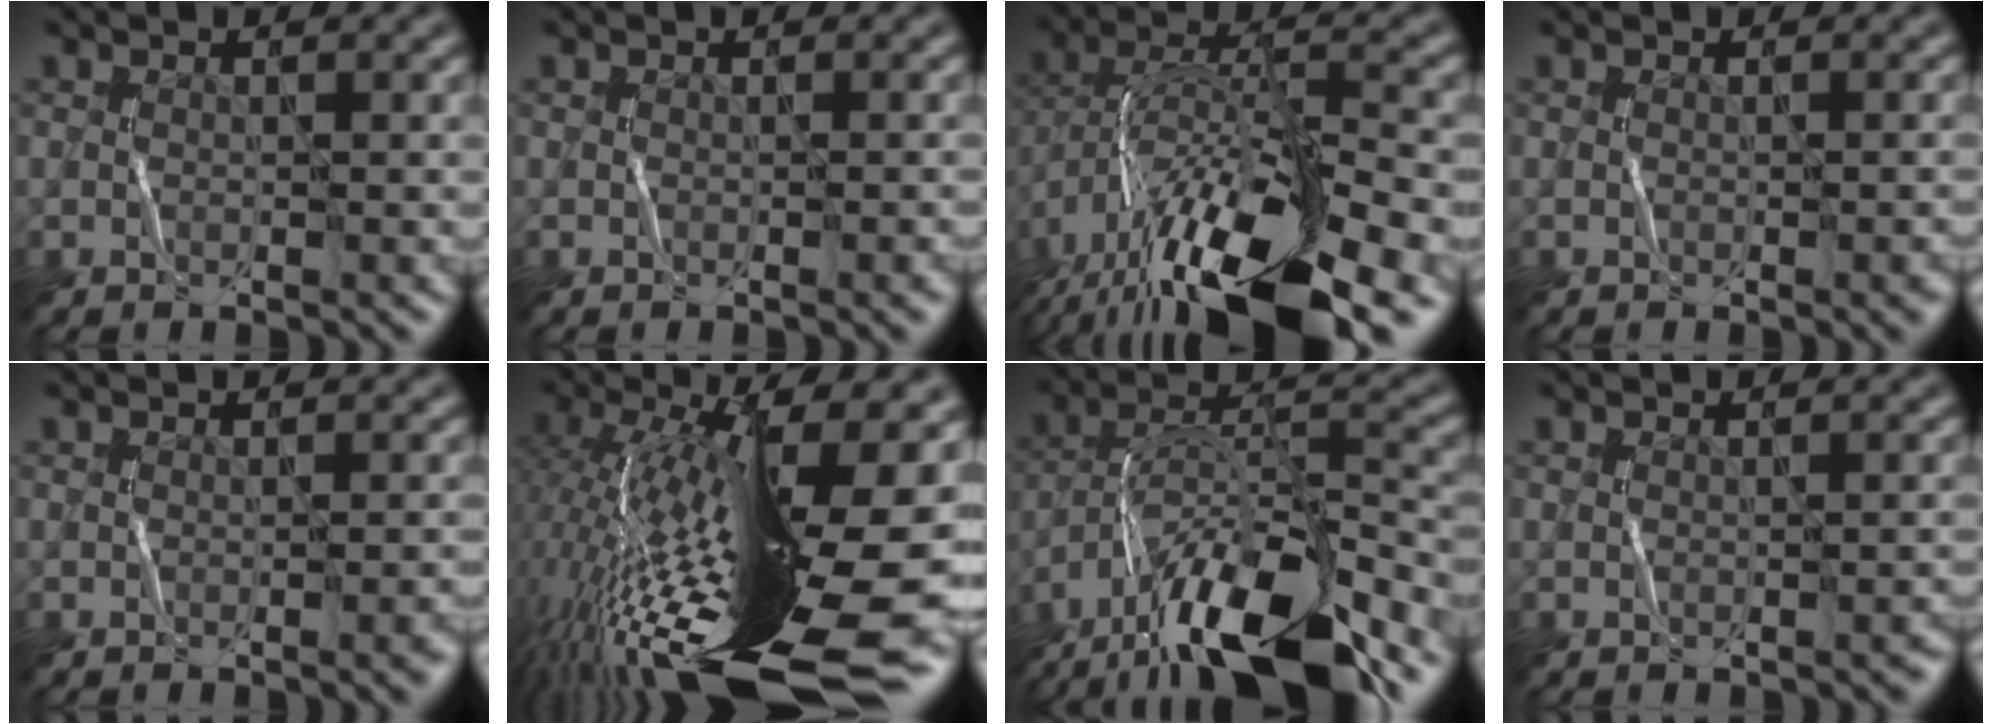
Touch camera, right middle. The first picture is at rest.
{"total": 1.4, "force": [-0.2, 0.6, 1.2], "torque": [0.000, 0.004, -0.002]}
{"total": 15.4, "force": [-7.9, 6.5, 11.5], "torque": [-0.213, 0.004, -0.134]}
{"total": 1.5, "force": [-0.4, 0.5, 1.3], "torque": [-0.003, 0.006, -0.001]}
{"total": 2.8, "force": [-0.8, 1.1, 2.4], "torque": [-0.004, 0.012, -0.006]}
{"total": 19.7, "force": [-4.2, 5.2, 18.6], "torque": [-0.308, 0.010, -0.077]}
{"total": 15.4, "force": [-10.8, 4.7, 9.9], "torque": [-0.194, 0.012, -0.189]}
{"total": 1.1, "force": [-0.5, 0.4, 0.9], "torque": [-0.002, 0.008, -0.005]}